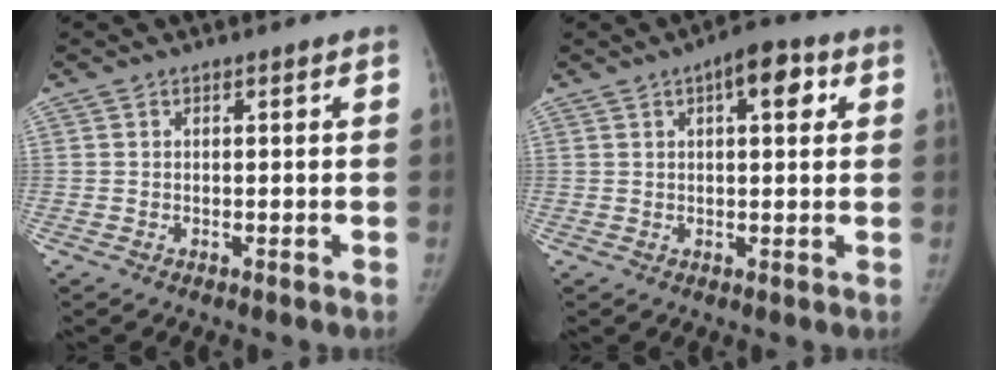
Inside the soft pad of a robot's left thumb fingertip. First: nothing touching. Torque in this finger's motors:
{"motor_torque": [0.20, 0.09, 0.93, -0.61, 0.15]}